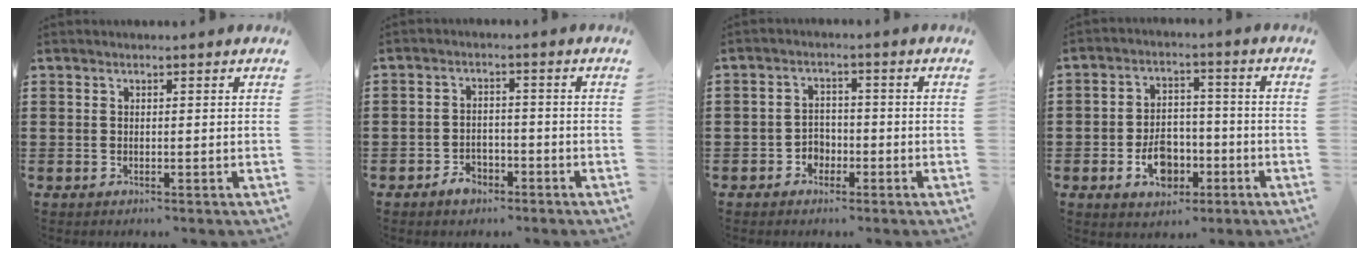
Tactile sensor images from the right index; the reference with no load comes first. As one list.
[{"total": 3.1, "force": [-2.2, 1.9, 1.1], "torque": [-0.022, 0.005, -0.044]}, {"total": 2.7, "force": [-1.6, 2.1, 0.7], "torque": [-0.021, 0.005, -0.034]}, {"total": 6.6, "force": [-2.5, 4.5, 4.1], "torque": [-0.054, 0.001, -0.050]}]